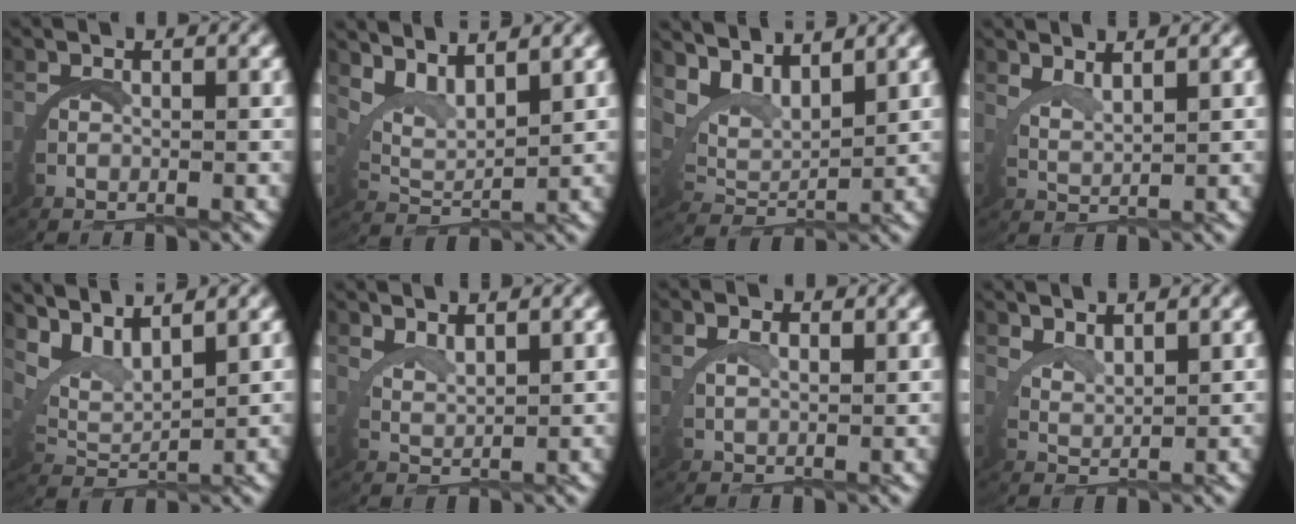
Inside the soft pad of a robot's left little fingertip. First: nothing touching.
{"total": 4.6, "force": [3.4, 2.0, 2.5], "torque": [-0.067, -0.002, 0.056]}
{"total": 5.3, "force": [3.6, 2.8, 2.9], "torque": [-0.078, -0.004, 0.063]}
{"total": 2.6, "force": [2.4, -0.2, 0.9], "torque": [-0.028, -0.005, 0.046]}
{"total": 5.3, "force": [3.4, 2.7, 3.0], "torque": [-0.083, 0.001, 0.058]}
{"total": 2.6, "force": [2.5, -0.2, 0.6], "torque": [-0.024, -0.004, 0.048]}
{"total": 1.7, "force": [1.6, -0.3, 0.7], "torque": [-0.018, -0.001, 0.033]}
{"total": 2.7, "force": [2.6, -0.3, 0.5], "torque": [-0.022, -0.005, 0.051]}